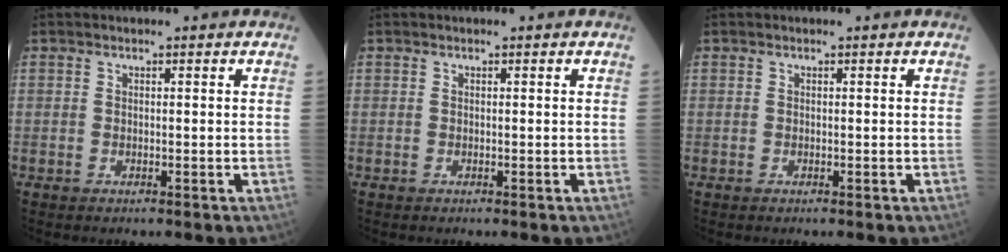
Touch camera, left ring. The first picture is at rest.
{"total": 0.0}
{"total": 0.0}